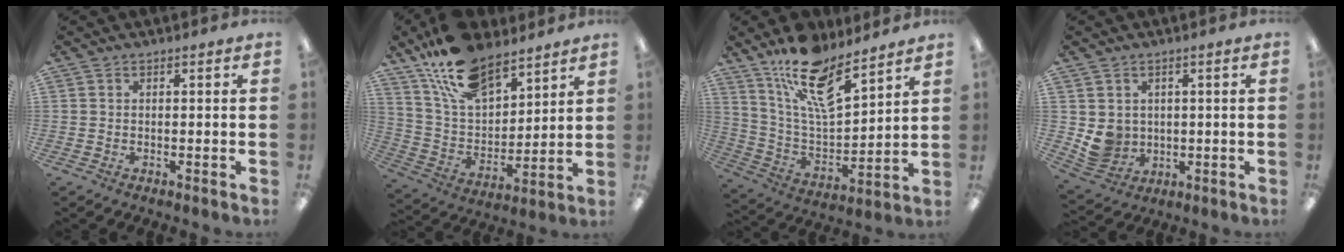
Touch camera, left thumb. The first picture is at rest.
{"total": 17.6, "force": [13.2, 8.1, 8.4], "torque": [-0.173, -0.065, 0.245]}
{"total": 17.3, "force": [12.7, 6.0, 10.2], "torque": [-0.188, -0.076, 0.223]}
{"total": 6.0, "force": [1.6, 5.5, 1.5], "torque": [-0.040, -0.010, 0.035]}